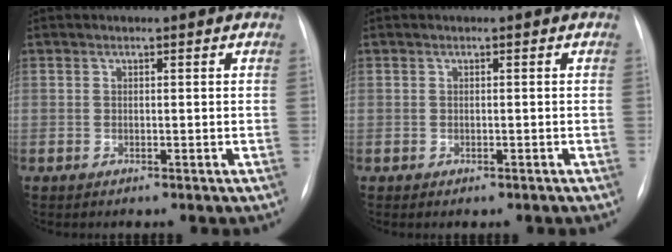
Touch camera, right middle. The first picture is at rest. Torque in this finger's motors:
{"motor_torque": [-0.27, -0.07, 0.02, 0.00]}